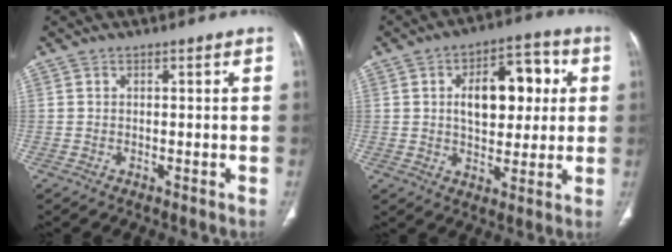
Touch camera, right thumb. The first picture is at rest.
{"total": 14.0, "force": [2.7, 8.1, 11.1], "torque": [-0.125, 0.015, 0.039]}